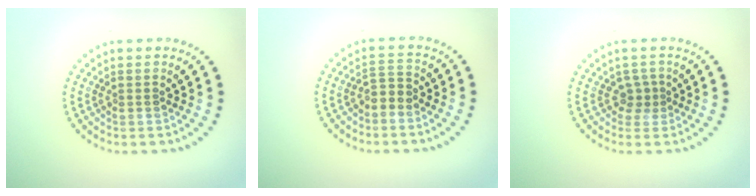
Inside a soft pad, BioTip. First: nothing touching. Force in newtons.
{"total": 1.7, "press": 1.3, "slide": 1.0}
{"total": 1.4, "press": 1.1, "slide": 0.9}